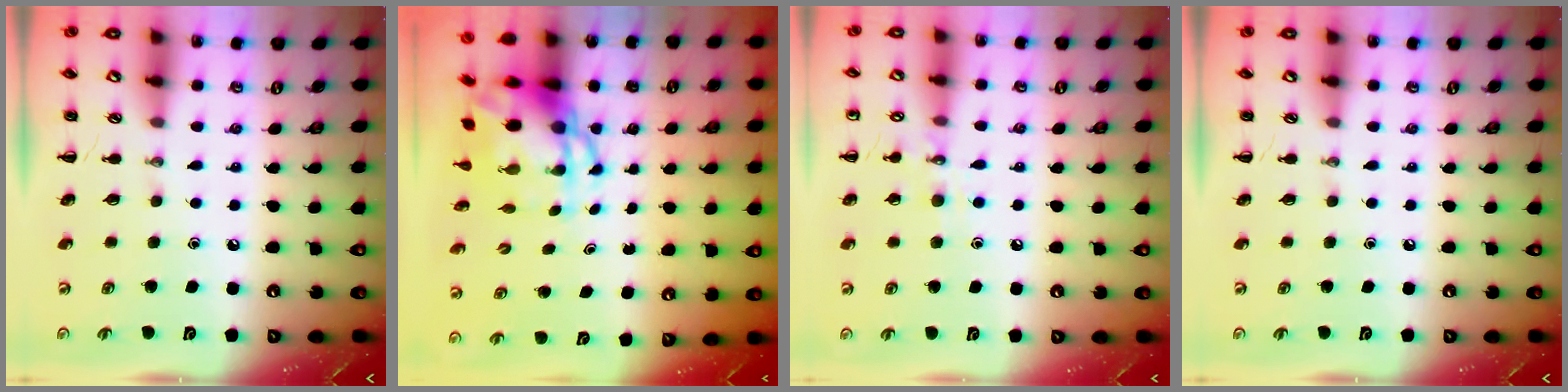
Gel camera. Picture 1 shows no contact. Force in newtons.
{"total": 5.7, "press": 5.5, "slide": 1.4}
{"total": 7.4, "press": 7.3, "slide": 1.7}
{"total": 0.0}